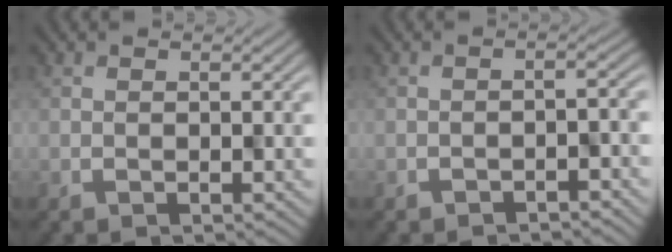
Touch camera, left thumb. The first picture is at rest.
{"total": 2.3, "force": [-2.0, 0.3, 1.1], "torque": [-0.013, 0.003, -0.029]}